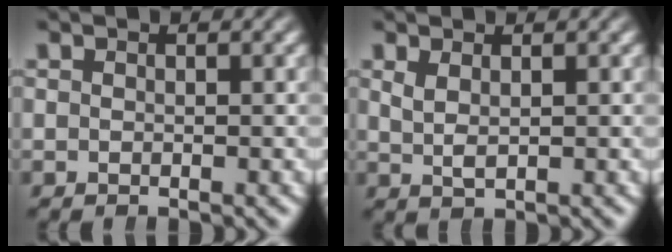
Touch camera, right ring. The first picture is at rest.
{"total": 1.4, "force": [0.8, 0.4, 1.1], "torque": [-0.027, -0.012, 0.025]}